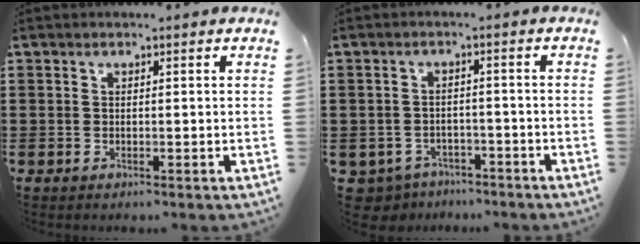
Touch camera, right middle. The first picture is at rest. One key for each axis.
{"total": 3.1, "fx": -3.0, "fy": 0.7, "fz": -0.2, "tx": -0.023, "ty": -0.007, "tz": -0.069}